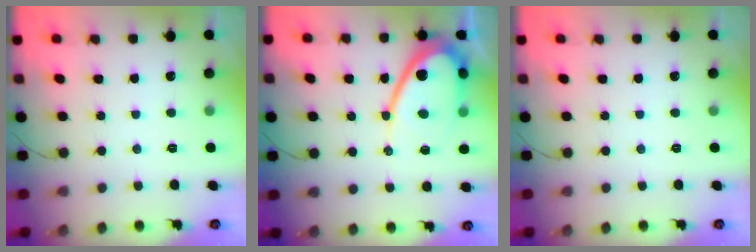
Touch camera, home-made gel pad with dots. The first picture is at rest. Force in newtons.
{"total": 13.0, "press": 13.0, "slide": 1.0}
{"total": 0.0}